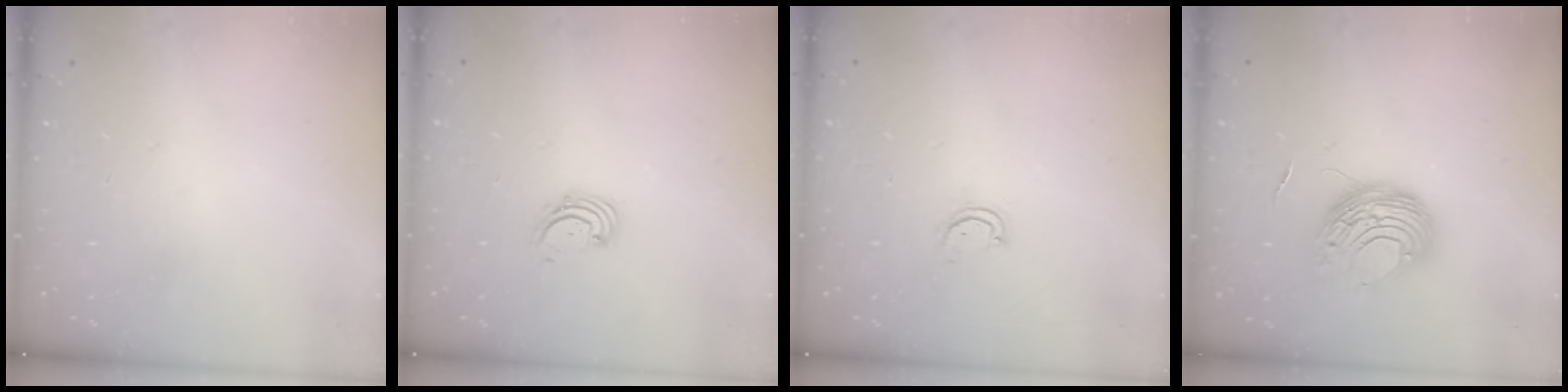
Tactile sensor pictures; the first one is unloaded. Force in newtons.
{"total": 1.6, "press": 1.6, "slide": 0.2}
{"total": 2.7, "press": 2.6, "slide": 0.3}
{"total": 9.6, "press": 9.5, "slide": 0.9}